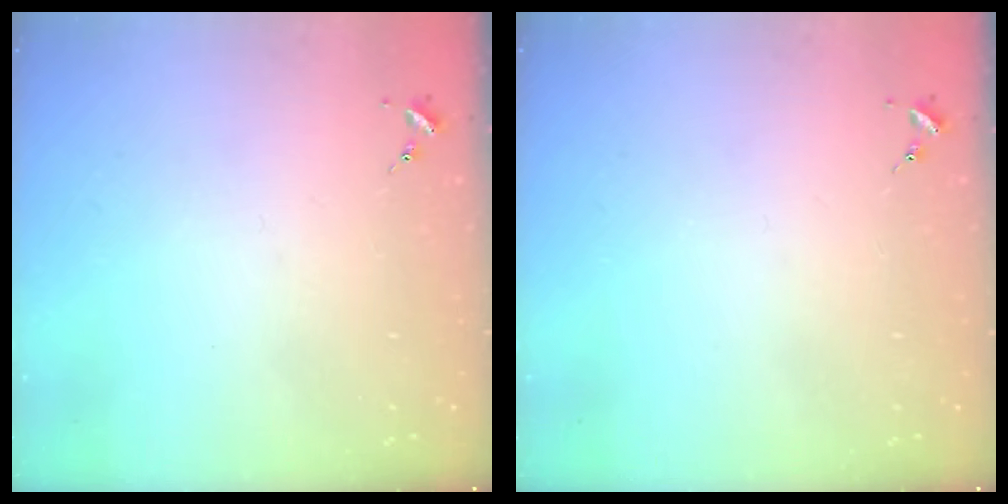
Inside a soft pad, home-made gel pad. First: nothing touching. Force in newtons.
{"total": 0.0}